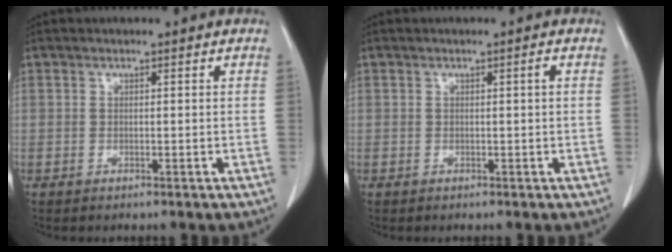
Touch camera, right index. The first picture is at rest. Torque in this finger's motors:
{"motor_torque": [0.12, -0.06, -0.01, 0.00]}